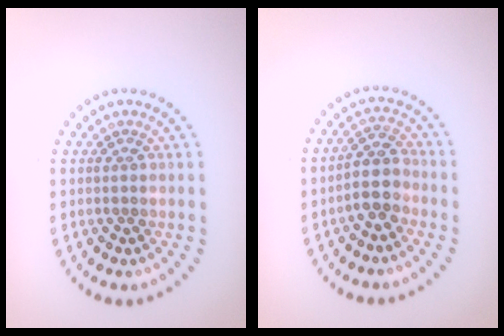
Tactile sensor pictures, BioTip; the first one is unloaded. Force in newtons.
{"total": 2.8, "press": 2.6, "slide": 1.2}